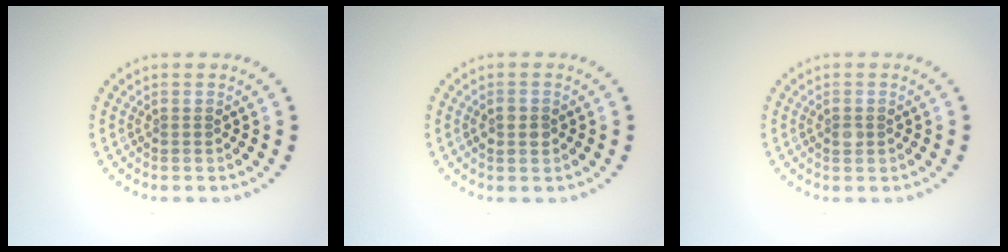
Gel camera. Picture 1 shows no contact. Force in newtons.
{"total": 1.9, "press": 1.9, "slide": 0.1}
{"total": 1.0, "press": 1.0, "slide": 0.0}